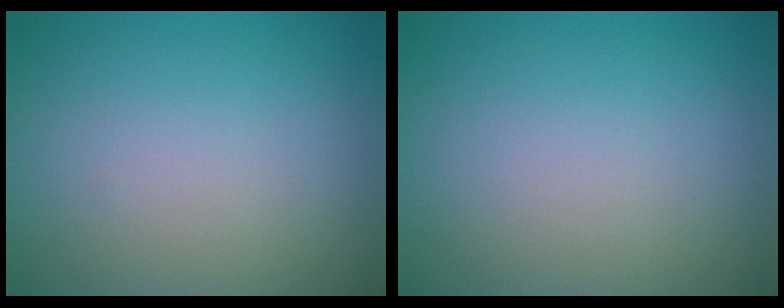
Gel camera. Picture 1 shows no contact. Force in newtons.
{"total": 0.0}